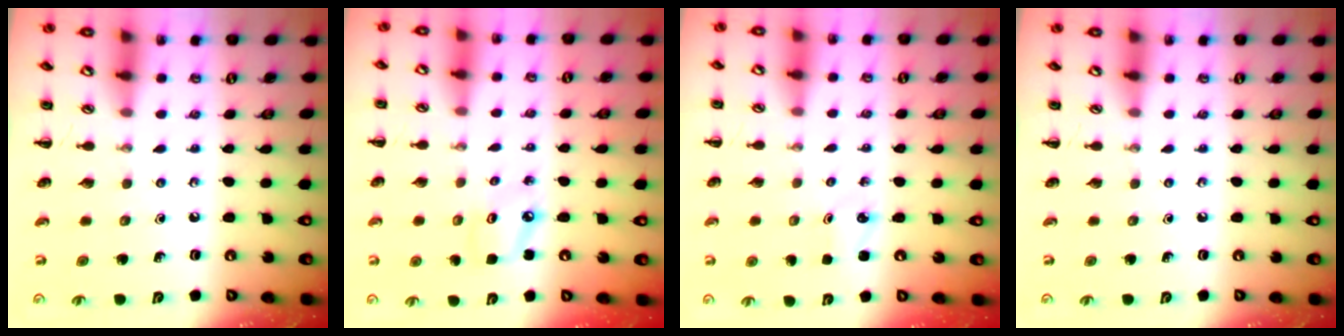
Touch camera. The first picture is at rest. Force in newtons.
{"total": 3.6, "press": 3.5, "slide": 0.5}
{"total": 2.3, "press": 2.2, "slide": 0.7}
{"total": 0.0}